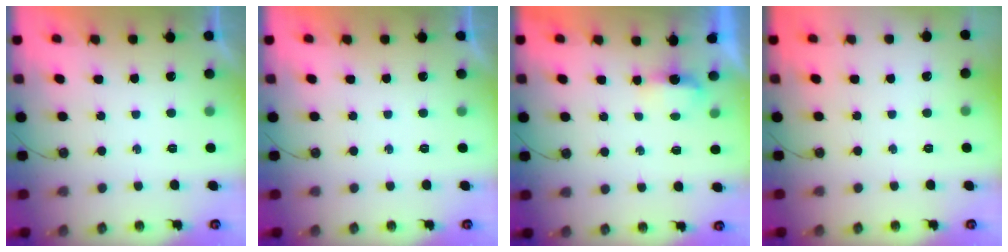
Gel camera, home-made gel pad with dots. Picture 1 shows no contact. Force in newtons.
{"total": 0.0}
{"total": 3.0, "press": 2.9, "slide": 0.6}
{"total": 0.0}